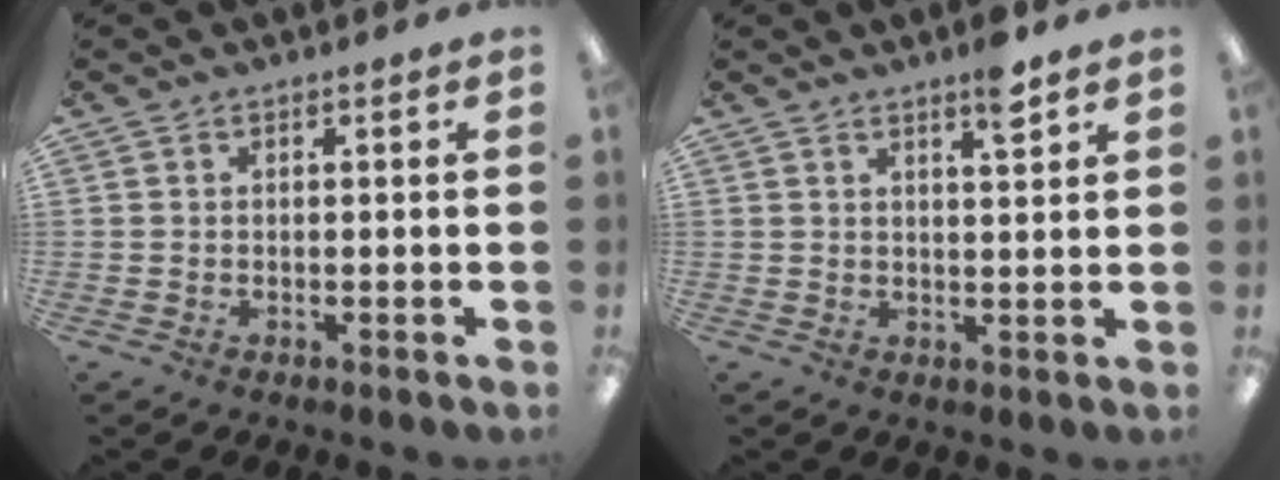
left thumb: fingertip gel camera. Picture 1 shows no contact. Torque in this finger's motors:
{"motor_torque": [0.21, -0.15, 0.43, -0.41, 0.00]}